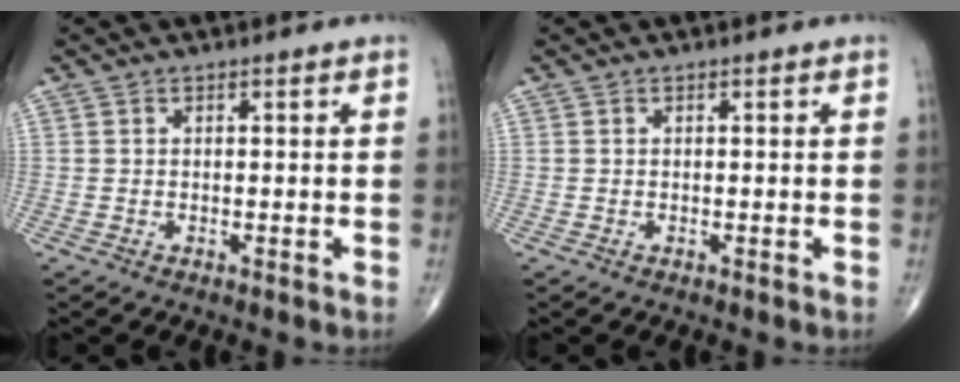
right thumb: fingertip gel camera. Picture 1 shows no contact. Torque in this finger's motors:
{"motor_torque": [-0.31, -0.02, -0.14, -0.08, -0.08]}